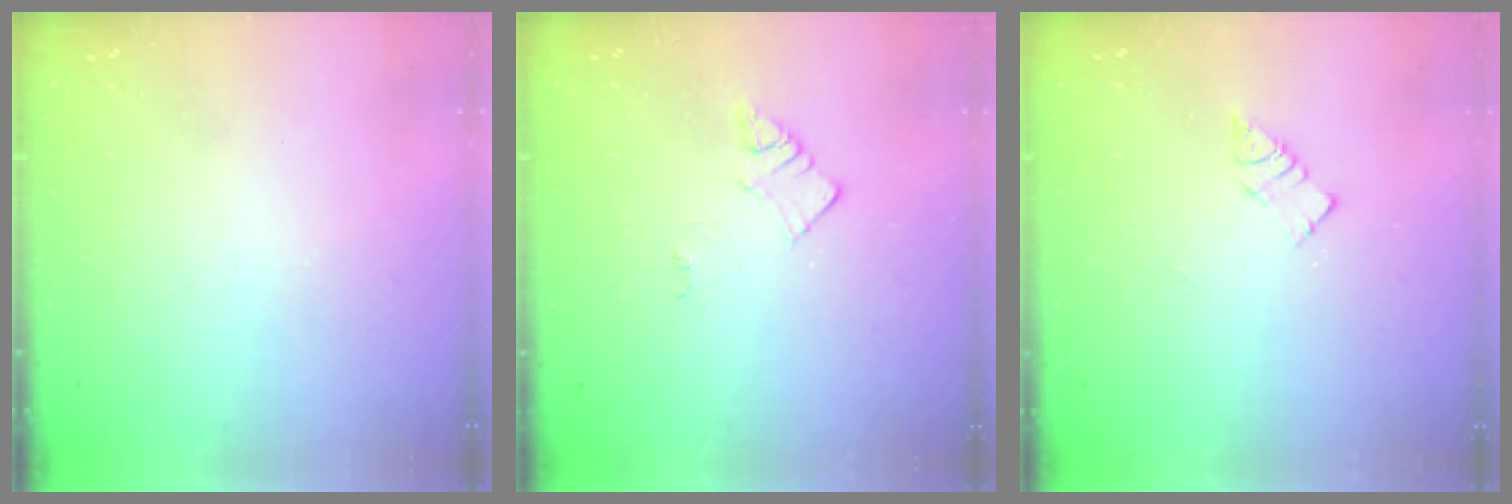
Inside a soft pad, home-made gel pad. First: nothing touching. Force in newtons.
{"total": 2.1, "press": 2.1, "slide": 0.3}
{"total": 5.1, "press": 5.1, "slide": 0.2}